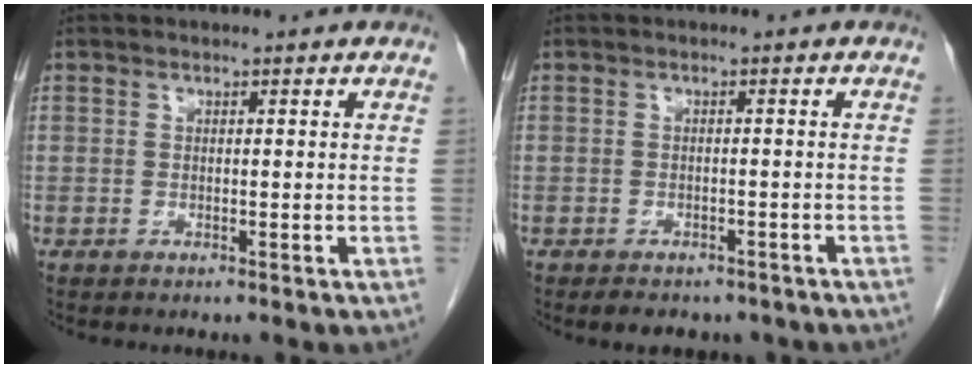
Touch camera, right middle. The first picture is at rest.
{"total": 6.7, "force": [-5.4, 3.0, 2.5], "torque": [-0.029, 0.004, -0.059]}